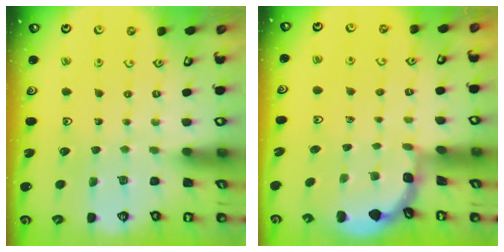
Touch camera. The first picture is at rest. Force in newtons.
{"total": 1.9, "press": 1.9, "slide": 0.1}